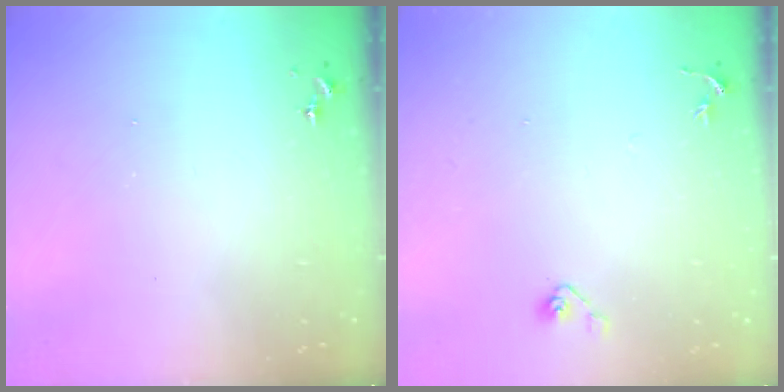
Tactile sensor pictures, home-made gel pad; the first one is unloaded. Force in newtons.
{"total": 4.5, "press": 4.4, "slide": 0.8}